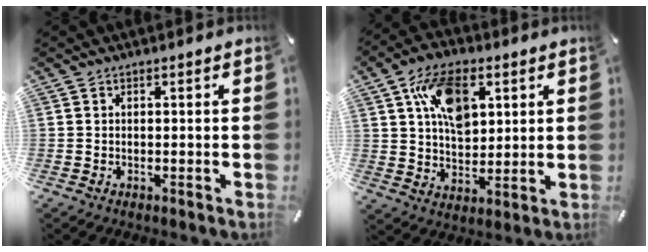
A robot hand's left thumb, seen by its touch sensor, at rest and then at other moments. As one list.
[{"total": 13.3, "force": [4.8, 8.5, 8.9], "torque": [-0.151, 0.000, 0.087]}]